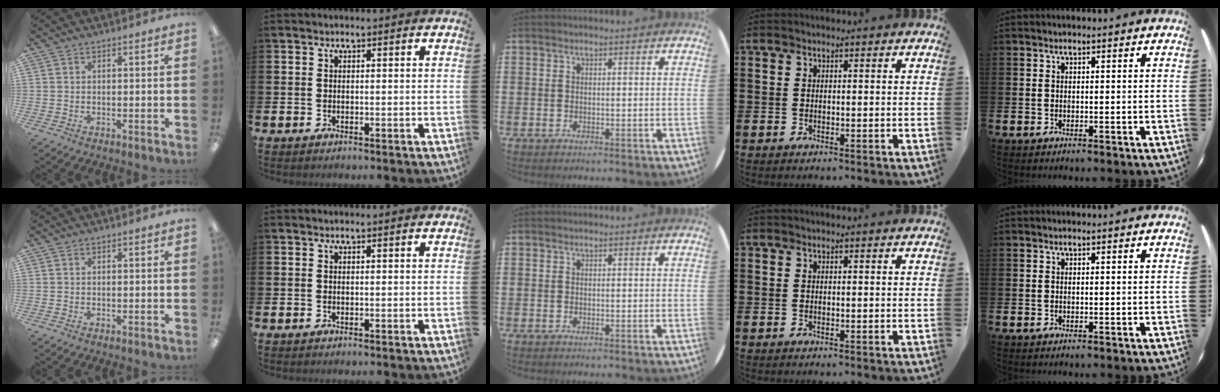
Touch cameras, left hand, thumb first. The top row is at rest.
{}